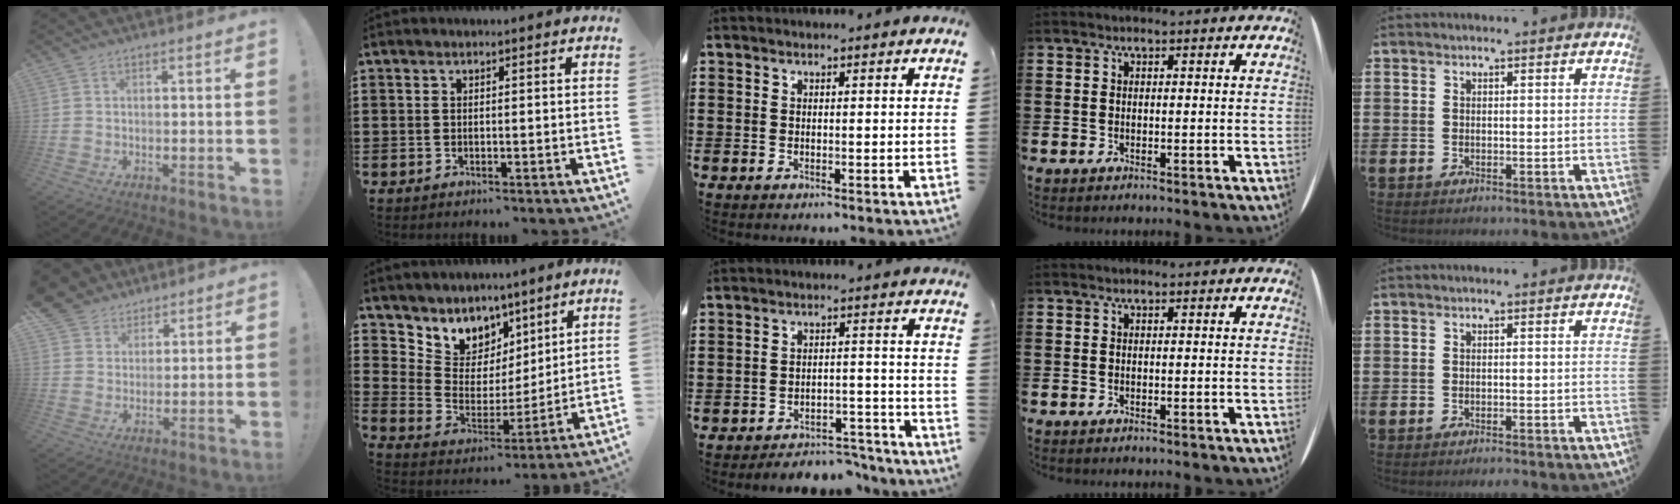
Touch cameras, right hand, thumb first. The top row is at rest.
{"thumb": {"total": 7.1, "force": [4.9, 5.1, 0.3], "torque": [-0.011, -0.038, 0.099]}, "index": {"total": 7.2, "force": [5.4, 4.7, -1.1], "torque": [-0.038, -0.060, 0.100]}, "middle": {"total": 4.3, "force": [-4.3, 0.6, 0.4], "torque": [-0.010, 0.009, -0.090]}, "little": {"total": 0.7, "force": [-0.7, 0.0, 0.2], "torque": [-0.004, -0.003, -0.013]}}